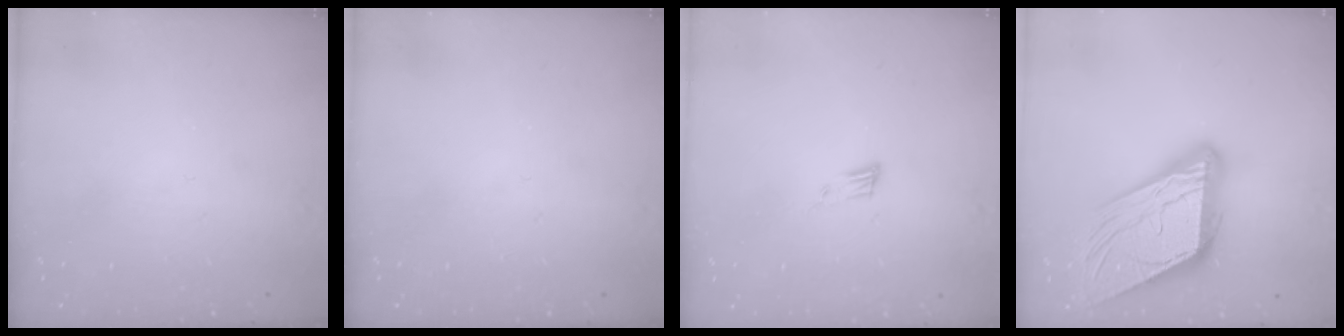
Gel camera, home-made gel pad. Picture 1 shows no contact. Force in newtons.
{"total": 0.0}
{"total": 4.4, "press": 4.3, "slide": 1.0}
{"total": 20.7, "press": 20.6, "slide": 2.1}